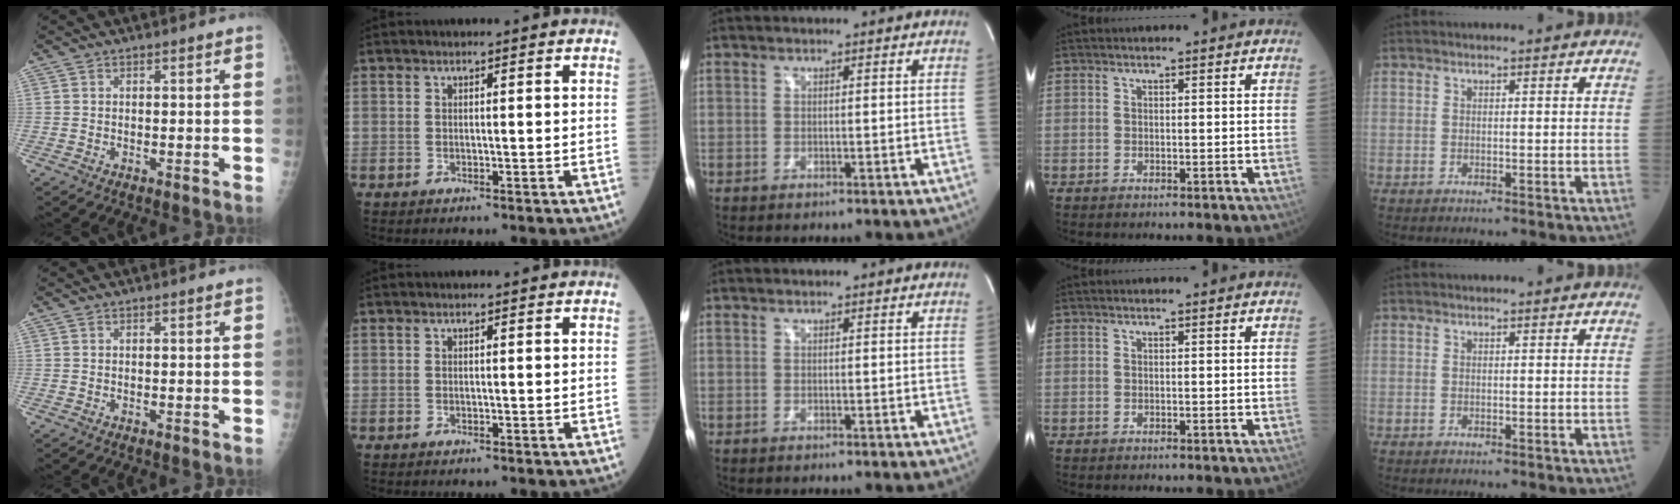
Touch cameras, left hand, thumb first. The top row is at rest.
{}